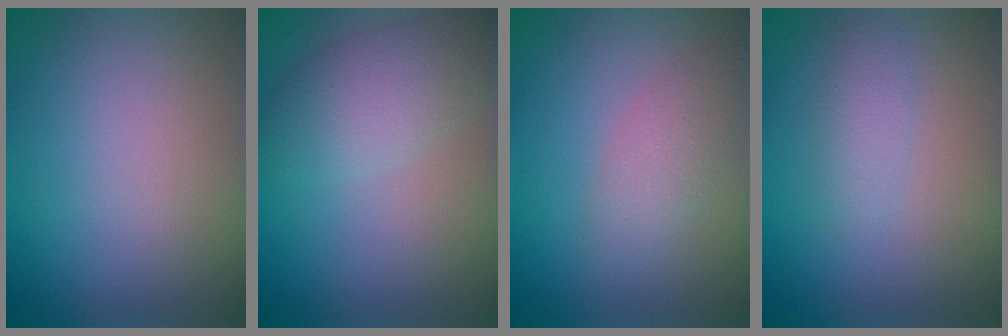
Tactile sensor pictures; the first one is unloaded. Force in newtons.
{"total": 4.0, "press": 4.0, "slide": 0.2}
{"total": 2.6, "press": 2.6, "slide": 0.1}
{"total": 1.7, "press": 1.7, "slide": 0.1}